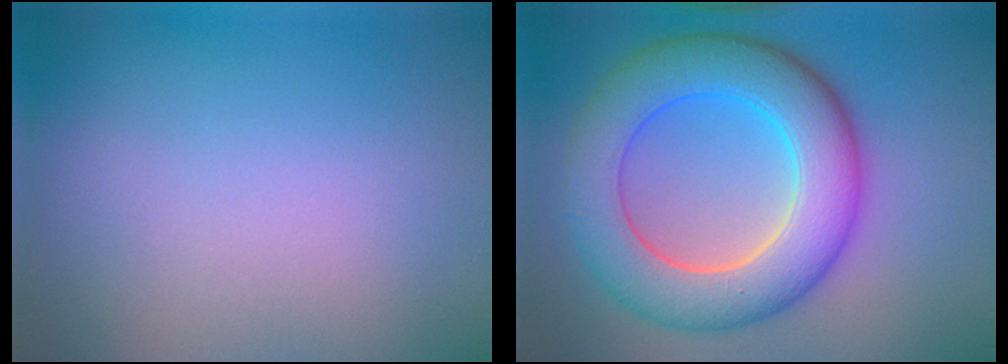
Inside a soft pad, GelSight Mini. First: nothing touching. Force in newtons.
{"total": 9.3, "press": 9.3, "slide": 0.4}